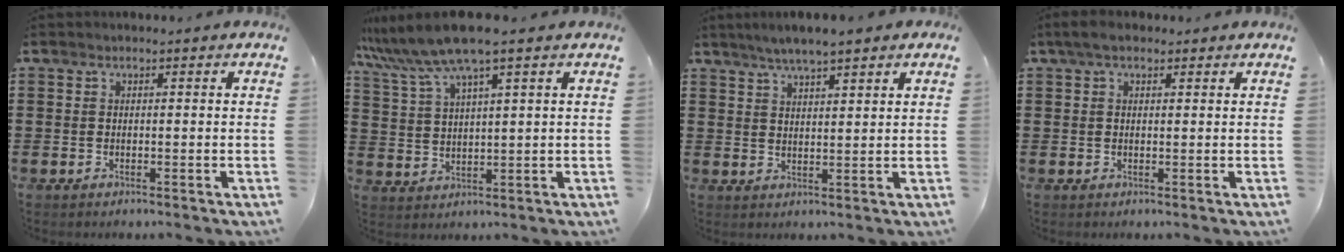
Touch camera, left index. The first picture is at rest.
{"total": 7.9, "force": [5.7, 0.1, 5.4], "torque": [-0.129, -0.024, 0.098]}
{"total": 4.0, "force": [3.2, 0.6, 2.3], "torque": [-0.052, 0.000, 0.056]}
{"total": 2.8, "force": [1.5, 1.3, 1.9], "torque": [-0.041, 0.010, 0.027]}